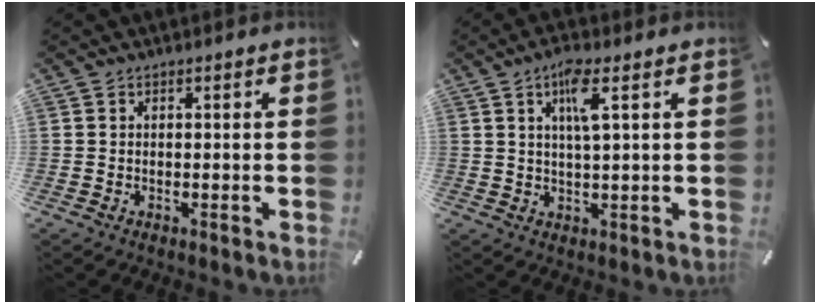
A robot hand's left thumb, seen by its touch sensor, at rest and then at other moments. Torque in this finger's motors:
{"motor_torque": [0.43, 0.34, 0.02, -0.30, 0.23]}